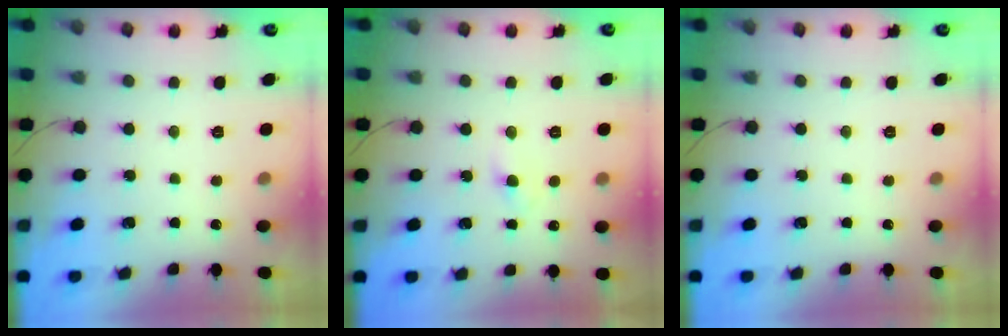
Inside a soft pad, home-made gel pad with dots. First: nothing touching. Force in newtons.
{"total": 2.5, "press": 2.3, "slide": 1.0}
{"total": 0.0}